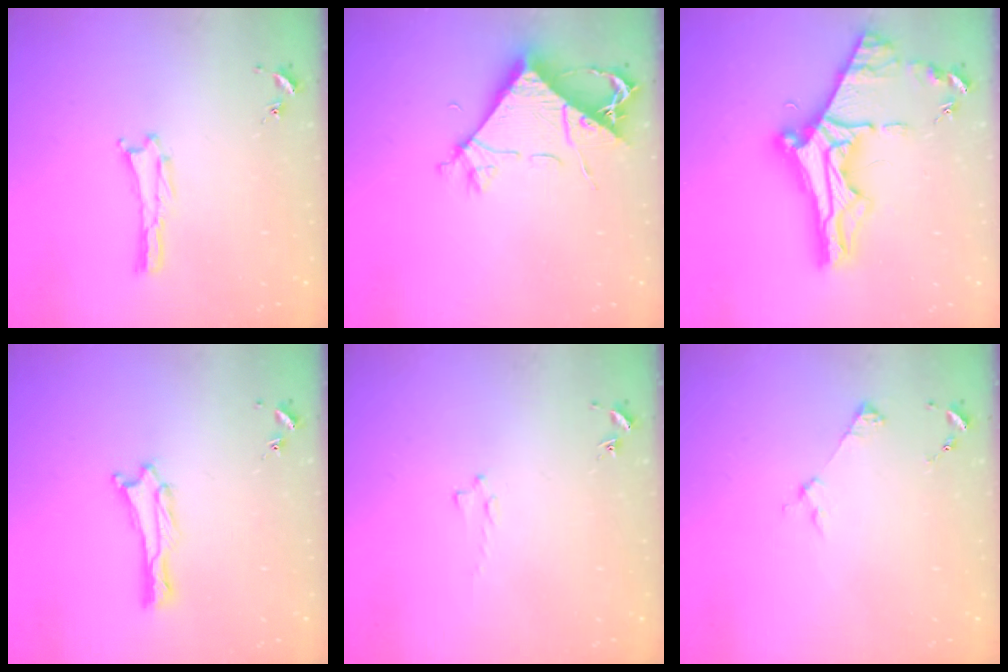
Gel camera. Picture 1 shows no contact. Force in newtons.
{"total": 7.7, "press": 7.6, "slide": 1.1}
{"total": 11.8, "press": 11.7, "slide": 1.4}
{"total": 0.0}
{"total": 0.8, "press": 0.7, "slide": 0.2}
{"total": 2.5, "press": 2.5, "slide": 0.2}